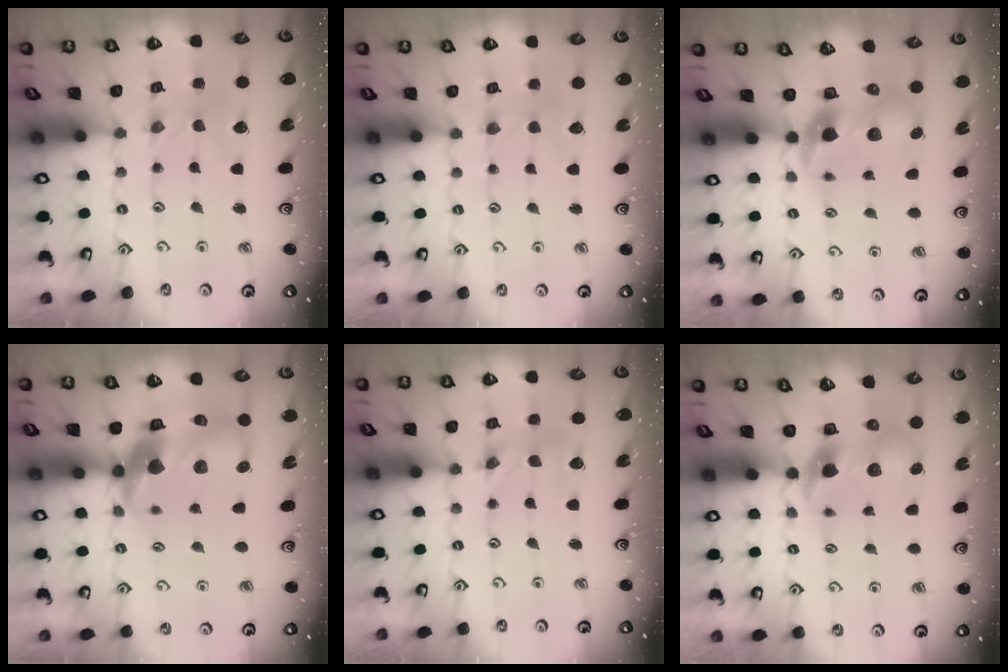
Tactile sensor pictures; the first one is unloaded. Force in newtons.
{"total": 1.9, "press": 1.9, "slide": 0.5}
{"total": 8.0, "press": 8.0, "slide": 1.1}
{"total": 15.8, "press": 15.7, "slide": 2.3}
{"total": 2.3, "press": 2.3, "slide": 0.3}
{"total": 6.6, "press": 6.5, "slide": 0.9}